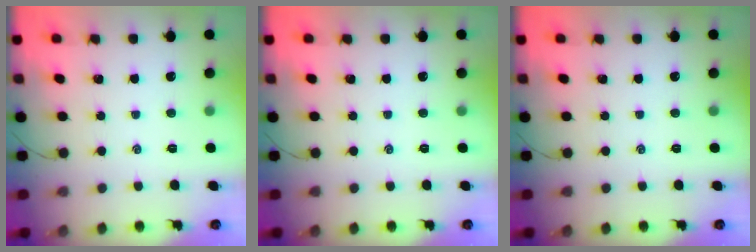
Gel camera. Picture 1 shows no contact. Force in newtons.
{"total": 0.0}
{"total": 0.0}